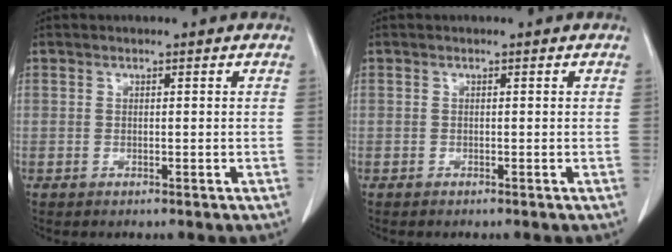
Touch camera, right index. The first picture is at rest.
{"total": 0.0}